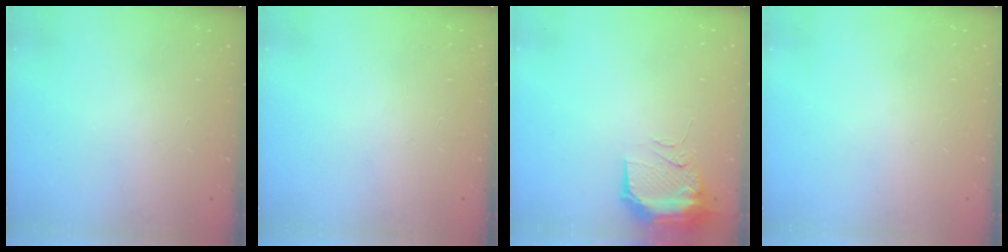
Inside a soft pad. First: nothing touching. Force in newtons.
{"total": 0.0}
{"total": 10.7, "press": 10.6, "slide": 1.7}
{"total": 0.0}